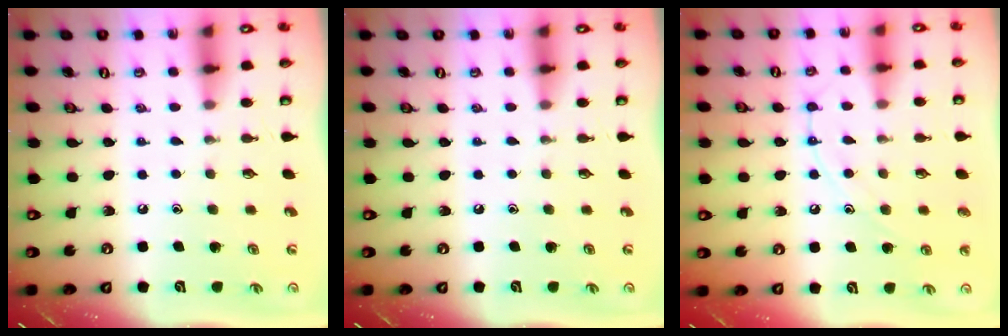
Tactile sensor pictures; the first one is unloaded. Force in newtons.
{"total": 0.0}
{"total": 10.6, "press": 10.6, "slide": 0.9}